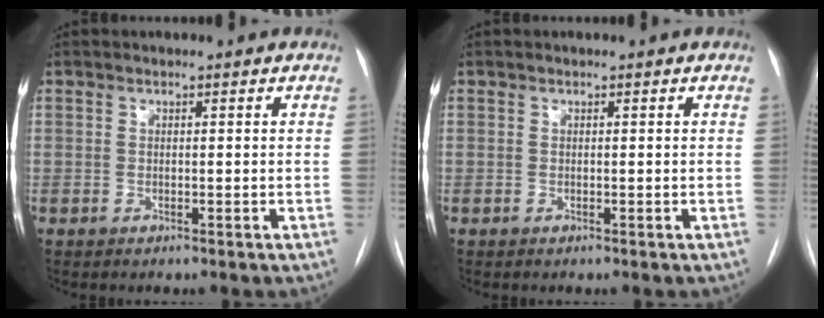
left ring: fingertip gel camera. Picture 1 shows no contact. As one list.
[{"total": 0.0}]